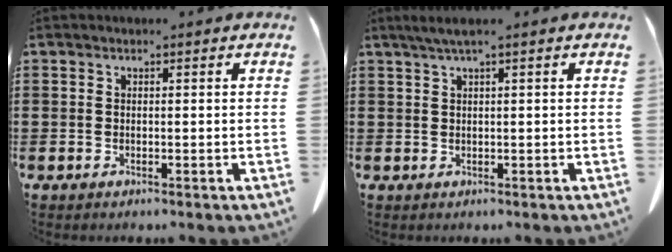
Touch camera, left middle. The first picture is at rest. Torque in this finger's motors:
{"motor_torque": [0.36, 0.27, 0.18, 0.04]}